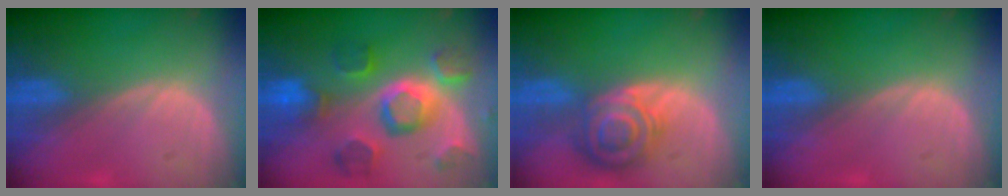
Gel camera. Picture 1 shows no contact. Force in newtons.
{"total": 11.5, "press": 10.1, "slide": 5.5}
{"total": 8.3, "press": 7.2, "slide": 4.1}
{"total": 0.0}